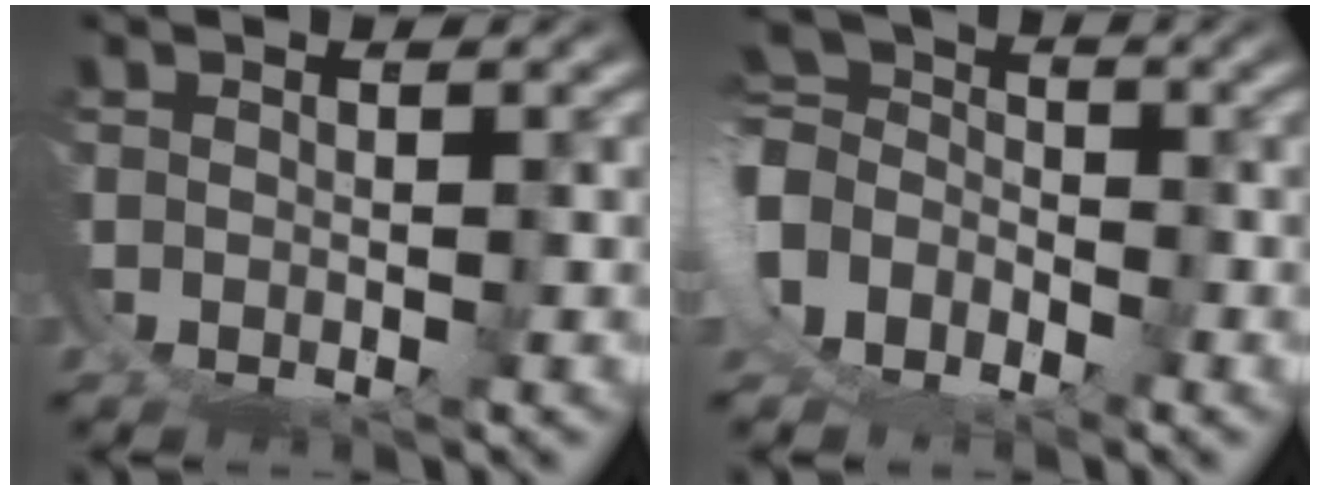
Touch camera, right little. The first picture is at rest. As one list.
[{"total": 8.9, "force": [0.3, 8.6, 2.3], "torque": [-0.092, -0.013, -0.014]}]